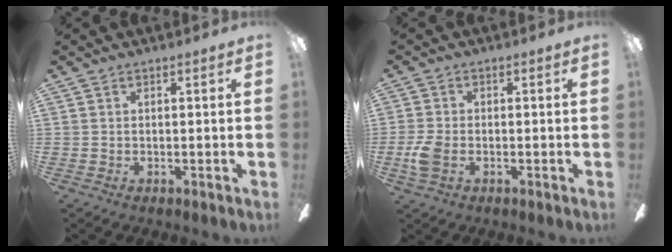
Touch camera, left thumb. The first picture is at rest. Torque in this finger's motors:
{"motor_torque": [-0.05, 0.06, -0.14, 0.06, 0.03]}